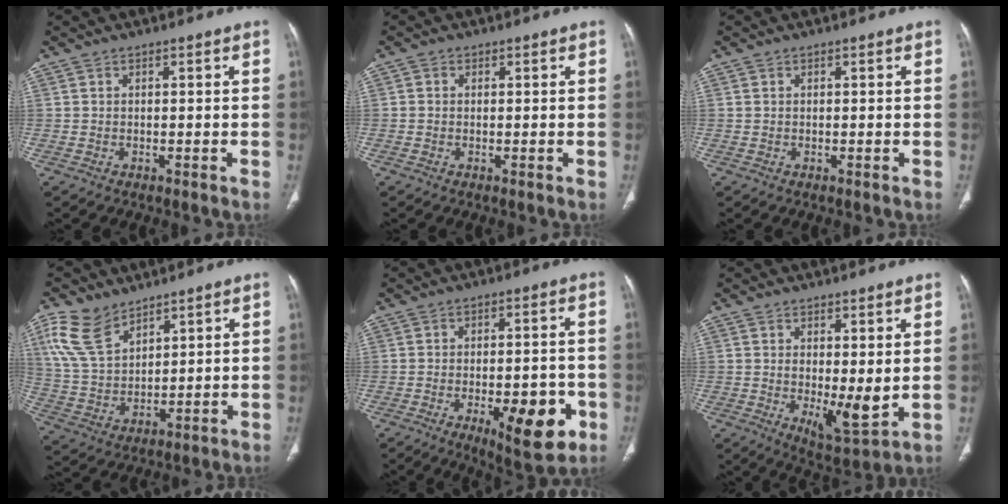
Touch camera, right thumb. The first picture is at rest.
{"total": 0.6, "force": [0.1, 0.6, 0.2], "torque": [0.004, 0.002, -0.002]}
{"total": 0.0}
{"total": 11.2, "force": [7.1, 6.2, 6.0], "torque": [-0.112, -0.023, 0.153]}
{"total": 12.4, "force": [-4.7, 4.7, 10.4], "torque": [-0.119, 0.010, -0.058]}
{"total": 7.6, "force": [0.3, 2.8, 7.0], "torque": [-0.099, -0.026, 0.014]}